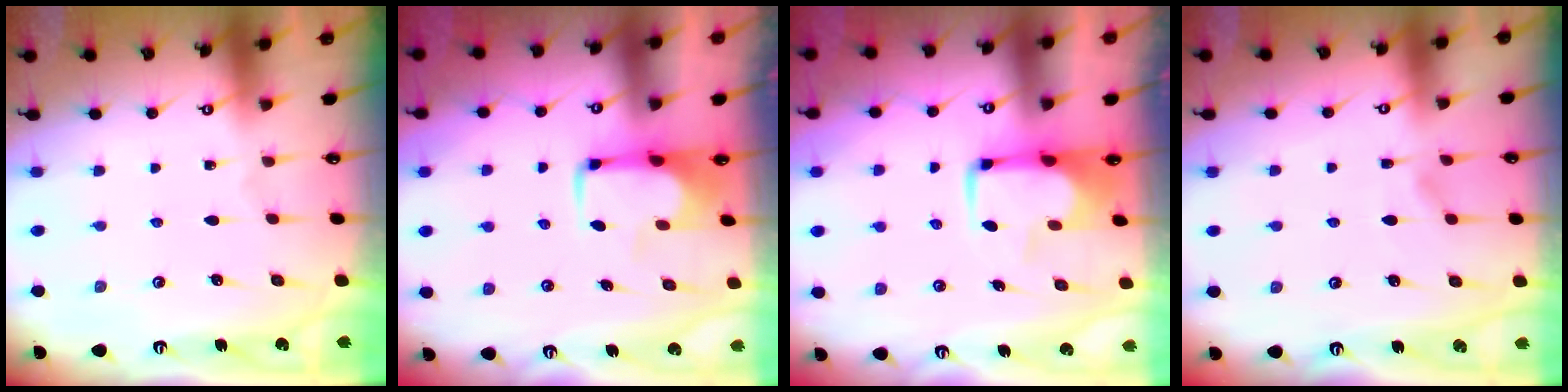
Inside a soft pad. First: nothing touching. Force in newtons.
{"total": 1.7, "press": 1.6, "slide": 0.5}
{"total": 1.2, "press": 1.0, "slide": 0.6}
{"total": 1.8, "press": 1.6, "slide": 1.0}